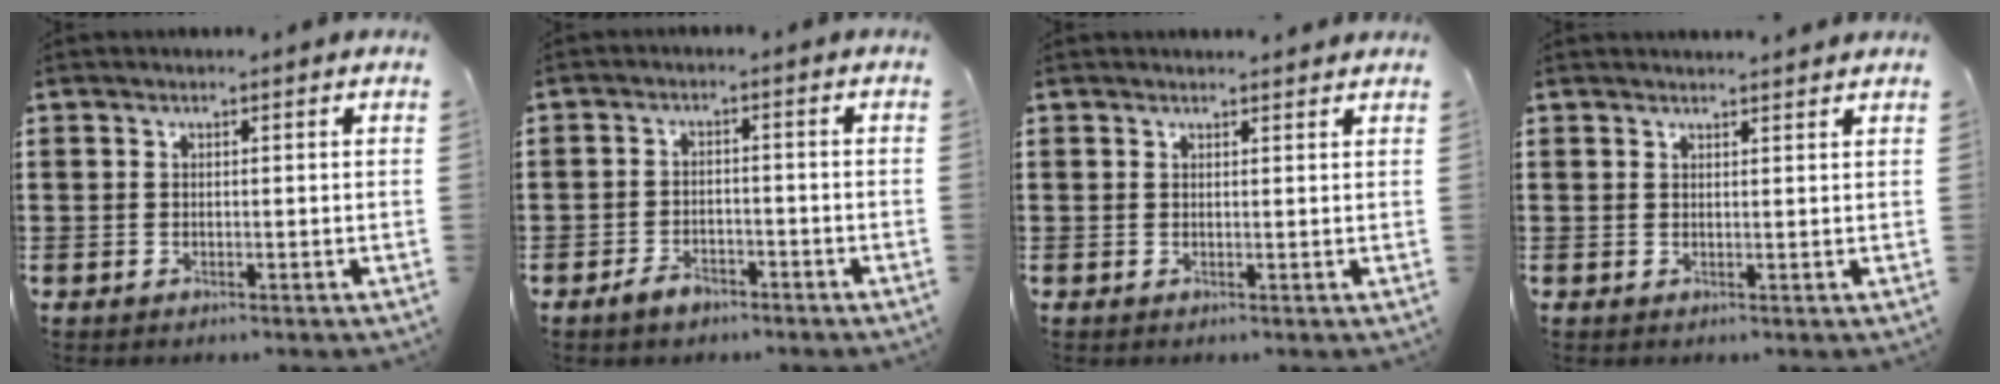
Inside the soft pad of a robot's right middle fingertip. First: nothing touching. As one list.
[{"total": 2.8, "force": [-2.3, 1.3, 0.9], "torque": [-0.018, 0.006, -0.047]}, {"total": 1.0, "force": [1.0, 0.0, 0.2], "torque": [0.003, -0.005, 0.016]}, {"total": 1.3, "force": [1.3, -0.1, 0.2], "torque": [0.001, -0.005, 0.023]}]